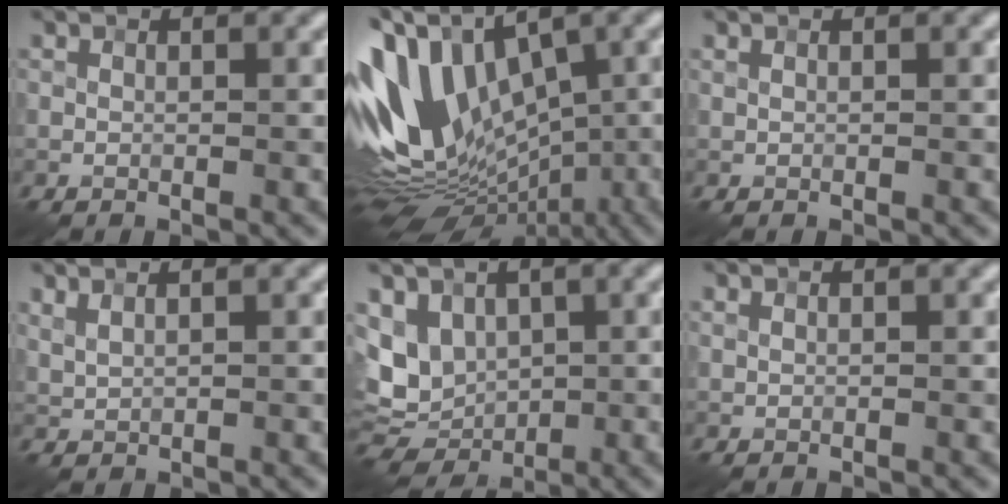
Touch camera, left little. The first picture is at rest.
{"total": 13.1, "force": [0.5, 8.5, 10.0], "torque": [-0.198, 0.011, 0.007]}
{"total": 0.0}
{"total": 1.3, "force": [1.1, 0.3, 0.7], "torque": [-0.017, 0.000, 0.024]}
{"total": 6.0, "force": [0.7, 4.8, 3.5], "torque": [-0.058, -0.004, 0.015]}
{"total": 0.0}